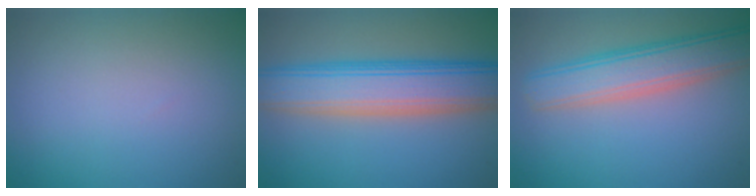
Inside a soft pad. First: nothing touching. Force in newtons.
{"total": 8.8, "press": 8.8, "slide": 0.3}
{"total": 5.9, "press": 5.9, "slide": 0.6}